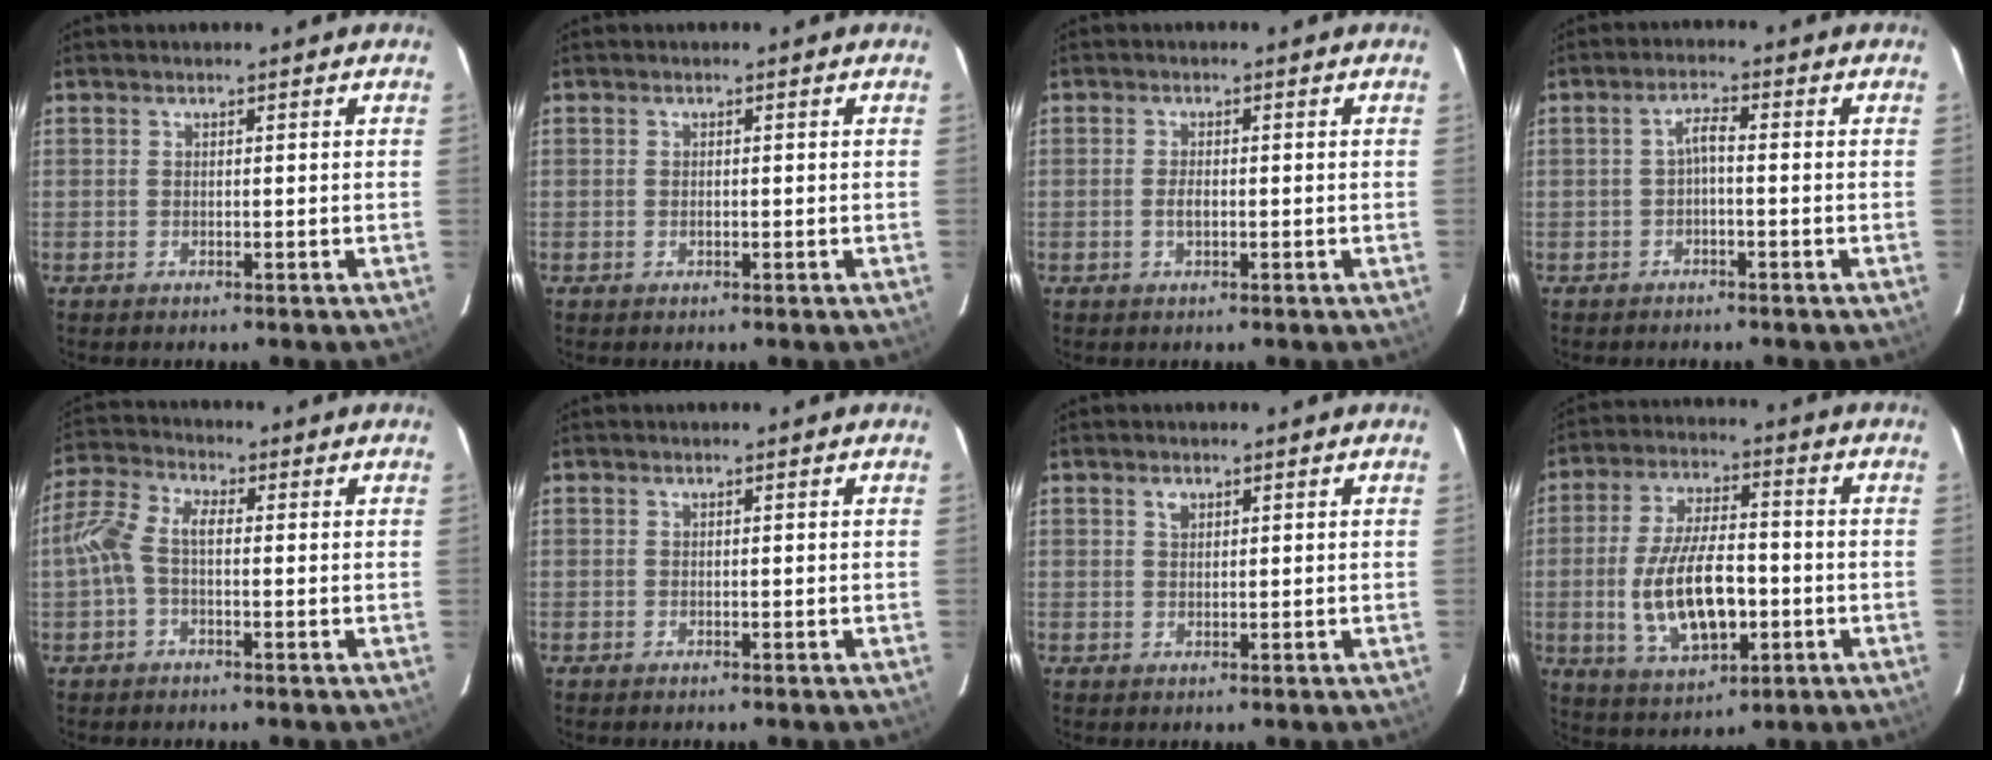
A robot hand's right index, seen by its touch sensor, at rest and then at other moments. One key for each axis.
{"total": 0.5, "fx": -0.2, "fy": 0.4, "fz": 0.4, "tx": -0.007, "ty": 0.000, "tz": -0.002}
{"total": 1.7, "fx": -0.4, "fy": 0.8, "fz": 1.5, "tx": -0.031, "ty": -0.001, "tz": -0.008}
{"total": 2.1, "fx": -0.7, "fy": 0.4, "fz": 2.0, "tx": -0.040, "ty": 0.007, "tz": -0.014}
{"total": 6.6, "fx": -0.8, "fy": 3.4, "fz": 5.6, "tx": -0.129, "ty": 0.021, "tz": -0.021}
{"total": 0.0}
{"total": 1.3, "fx": 0.8, "fy": 0.8, "fz": 0.6, "tx": -0.011, "ty": 0.003, "tz": 0.015}
{"total": 14.9, "fx": -2.9, "fy": 6.6, "fz": 13.0, "tx": -0.259, "ty": -0.006, "tz": -0.038}